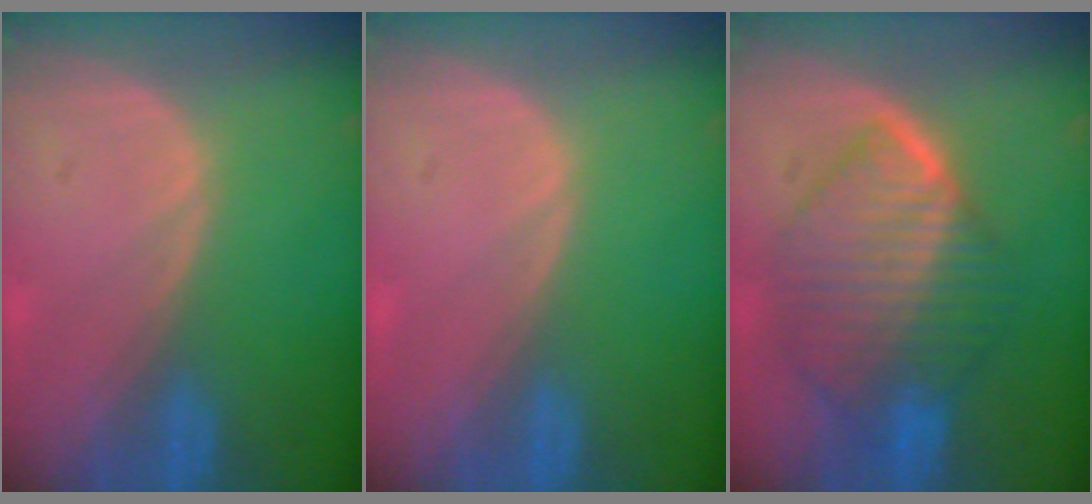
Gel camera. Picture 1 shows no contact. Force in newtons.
{"total": 0.0}
{"total": 10.3, "press": 10.2, "slide": 1.0}